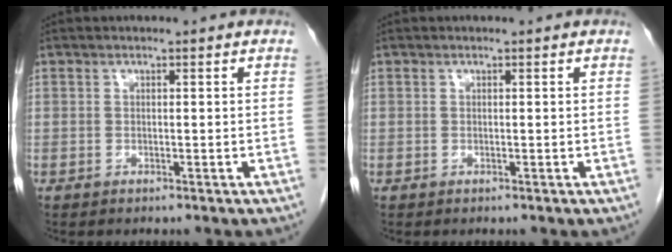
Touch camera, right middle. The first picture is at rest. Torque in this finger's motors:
{"motor_torque": [0.00, 0.00, 0.00, 0.00]}